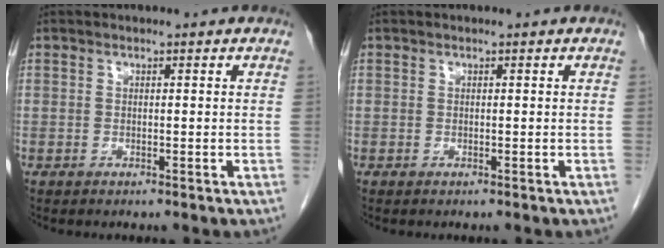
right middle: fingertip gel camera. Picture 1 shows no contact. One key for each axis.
{"total": 0.0}